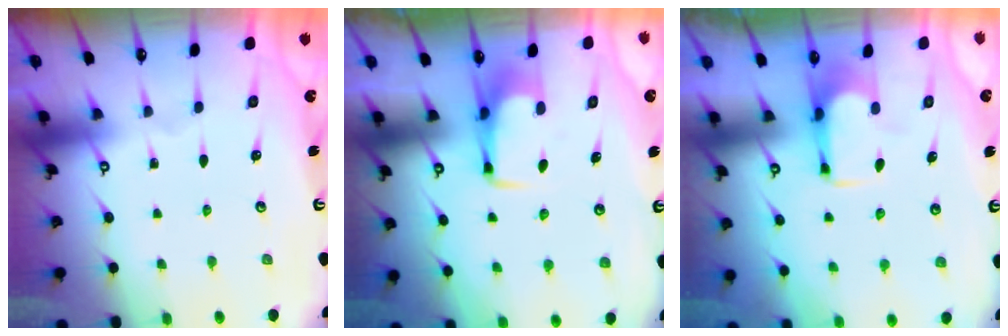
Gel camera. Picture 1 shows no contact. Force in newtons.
{"total": 3.0, "press": 3.0, "slide": 0.4}
{"total": 2.1, "press": 1.9, "slide": 0.8}